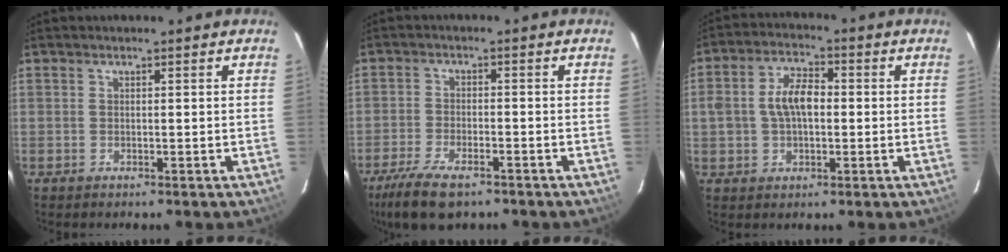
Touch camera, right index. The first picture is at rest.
{"total": 10.5, "force": [-7.5, 3.9, 6.2], "torque": [-0.151, -0.025, -0.138]}
{"total": 7.6, "force": [0.0, 4.6, 6.0], "torque": [-0.117, 0.019, 0.004]}